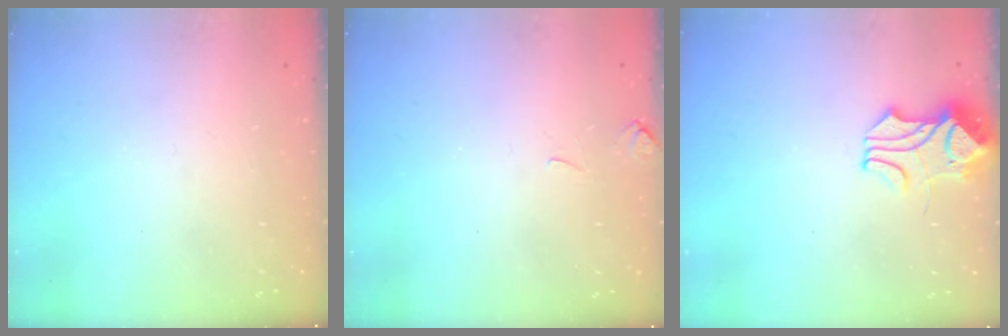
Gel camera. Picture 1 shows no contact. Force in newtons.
{"total": 3.4, "press": 3.4, "slide": 0.5}
{"total": 2.0, "press": 1.8, "slide": 0.7}